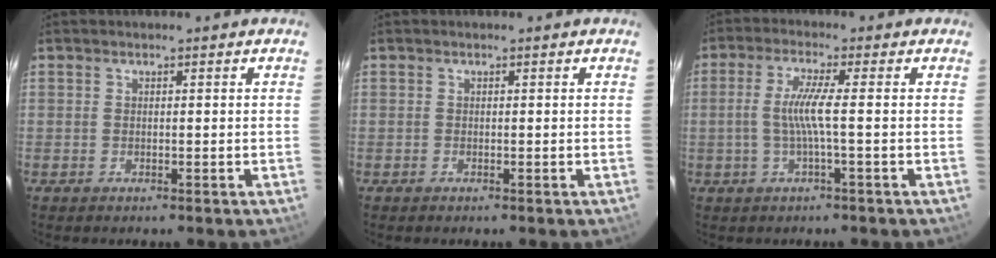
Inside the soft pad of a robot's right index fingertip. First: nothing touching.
{"total": 0.0}
{"total": 5.4, "force": [-0.7, -0.5, 5.3], "torque": [-0.113, -0.001, -0.010]}